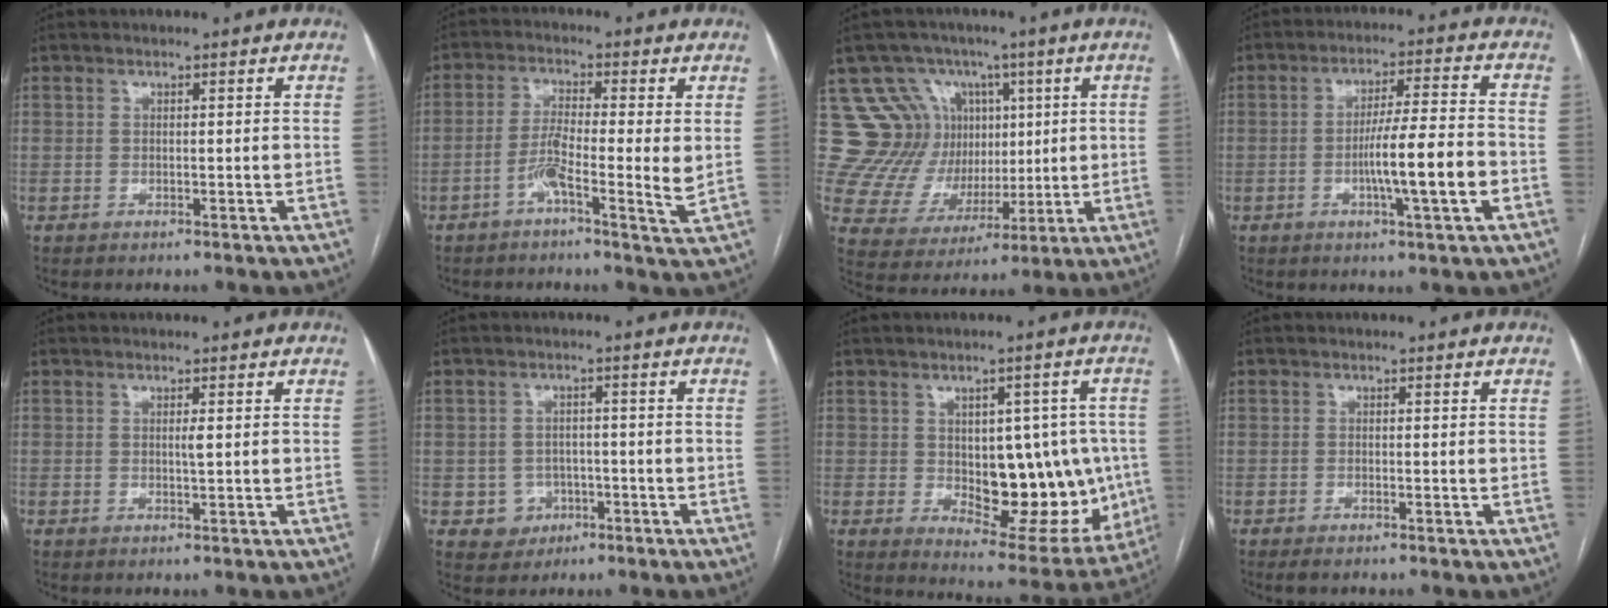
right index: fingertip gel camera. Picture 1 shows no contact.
{"total": 6.3, "force": [-1.4, 0.1, 6.2], "torque": [-0.116, 0.002, -0.032]}
{"total": 14.4, "force": [5.7, 12.7, 3.6], "torque": [-0.072, 0.064, 0.122]}
{"total": 9.7, "force": [-2.8, -0.1, 9.3], "torque": [-0.156, 0.001, -0.047]}
{"total": 0.9, "force": [0.1, -0.1, 0.9], "torque": [-0.018, -0.001, 0.002]}
{"total": 4.1, "force": [-1.5, 3.8, 0.3], "torque": [0.005, 0.013, -0.014]}
{"total": 15.8, "force": [-1.0, 7.9, 13.7], "torque": [-0.171, 0.004, 0.009]}
{"total": 1.5, "force": [-1.3, 0.3, 0.8], "torque": [-0.016, -0.003, -0.017]}